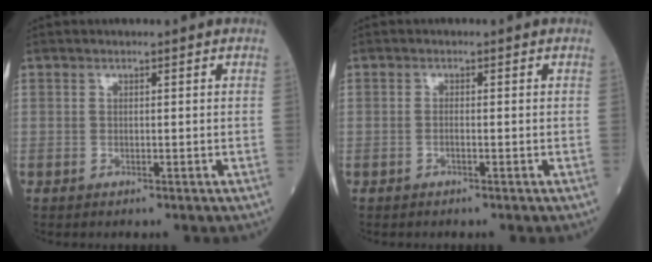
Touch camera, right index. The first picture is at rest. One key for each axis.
{"total": 0.6, "fx": -0.3, "fy": 0.1, "fz": 0.5, "tx": -0.012, "ty": 0.000, "tz": -0.007}